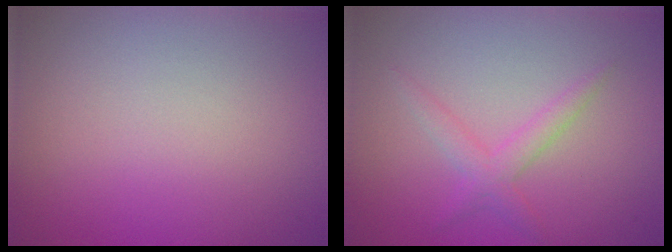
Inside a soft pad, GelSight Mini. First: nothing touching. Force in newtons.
{"total": 1.9, "press": 1.9, "slide": 0.0}